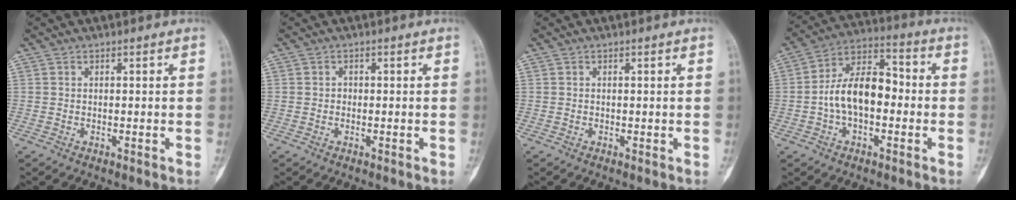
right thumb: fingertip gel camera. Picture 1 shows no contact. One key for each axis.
{"total": 0.6, "fx": -0.1, "fy": 0.6, "fz": 0.2, "tx": 0.002, "ty": 0.003, "tz": -0.003}
{"total": 0.0}
{"total": 12.9, "fx": -1.5, "fy": 7.6, "fz": 10.3, "tx": -0.170, "ty": 0.044, "tz": -0.036}